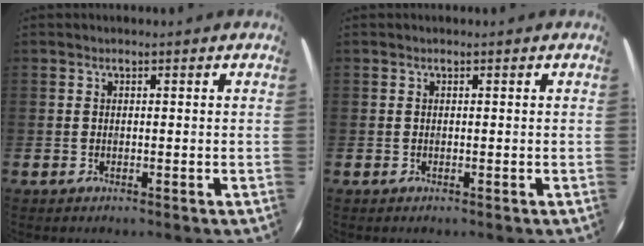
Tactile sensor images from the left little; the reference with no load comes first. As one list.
[{"total": 0.0}]